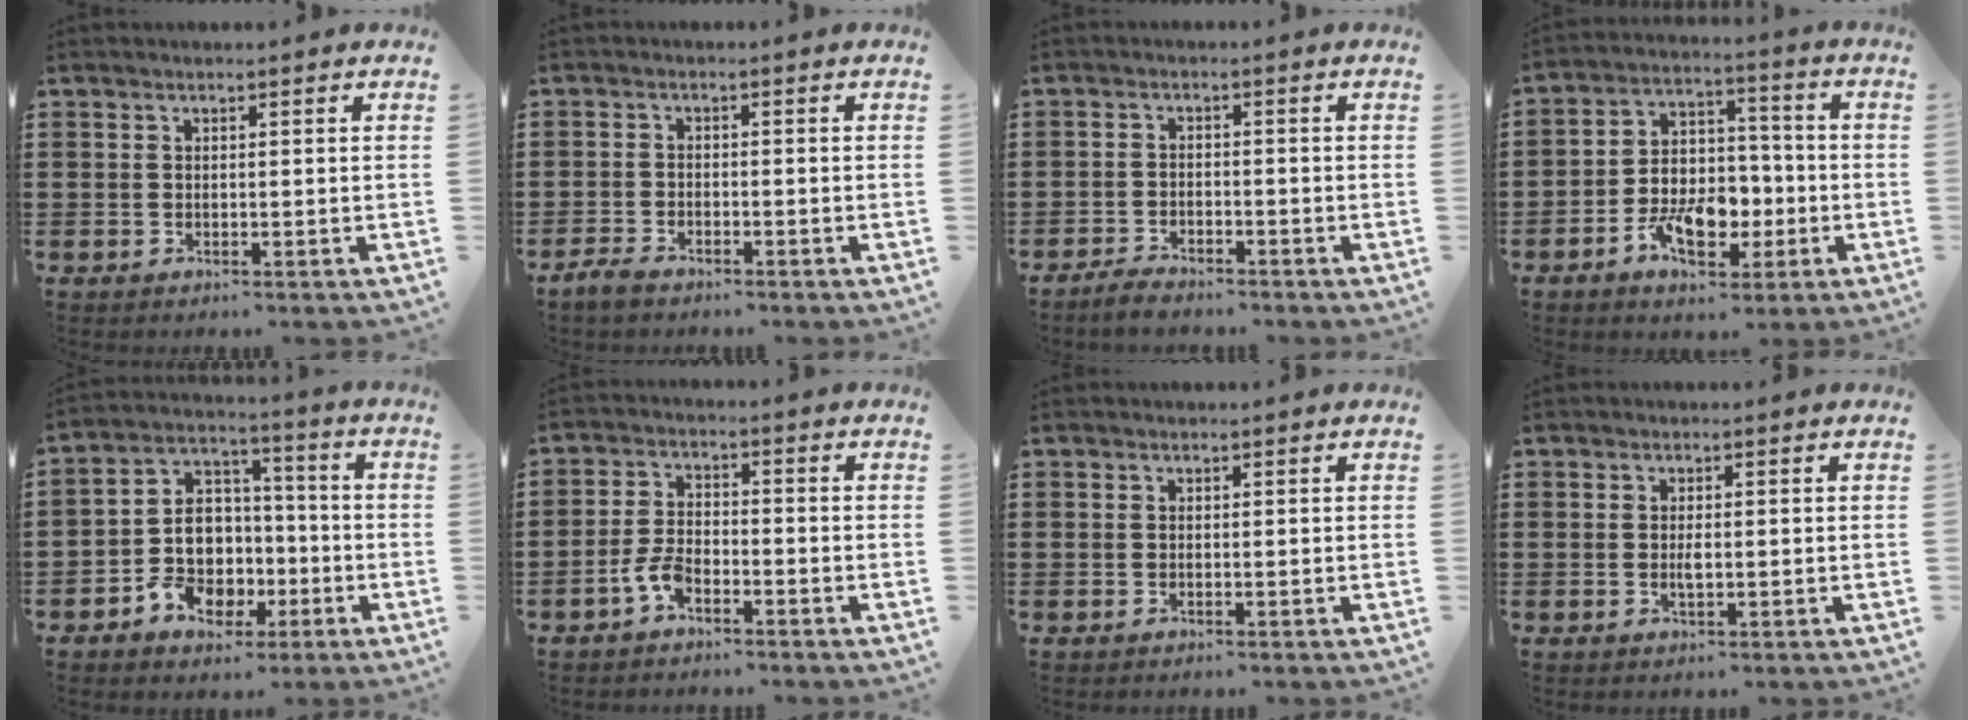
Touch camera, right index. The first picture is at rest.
{"total": 1.8, "force": [-1.7, 0.5, 0.3], "torque": [-0.008, 0.004, -0.034]}
{"total": 2.1, "force": [-2.1, 0.1, 0.1], "torque": [-0.009, 0.001, -0.042]}
{"total": 8.9, "force": [-3.4, 5.8, 5.8], "torque": [-0.109, 0.012, -0.058]}
{"total": 9.2, "force": [-3.8, 7.2, 4.3], "torque": [-0.085, 0.022, -0.070]}
{"total": 4.1, "force": [-2.5, 1.6, 2.9], "torque": [-0.079, -0.006, -0.053]}
{"total": 0.0}
{"total": 1.8, "force": [-0.1, 0.6, 1.7], "torque": [-0.033, -0.003, -0.001]}